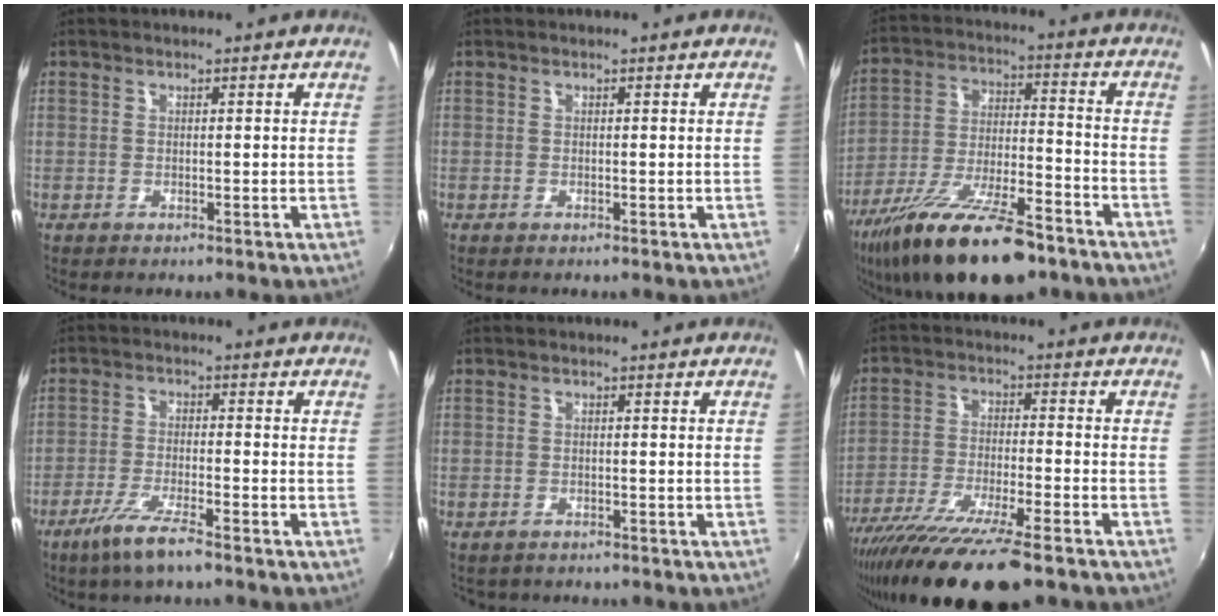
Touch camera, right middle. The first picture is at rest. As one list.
[{"total": 0.0}, {"total": 21.0, "force": [-14.6, 6.6, 13.6], "torque": [-0.258, -0.039, -0.241]}, {"total": 7.1, "force": [-5.0, 0.6, 5.0], "torque": [-0.116, -0.014, -0.095]}, {"total": 2.4, "force": [-2.0, 1.3, 0.4], "torque": [-0.013, -0.007, -0.029]}, {"total": 17.5, "force": [-13.4, 2.2, 11.1], "torque": [-0.221, -0.056, -0.230]}]